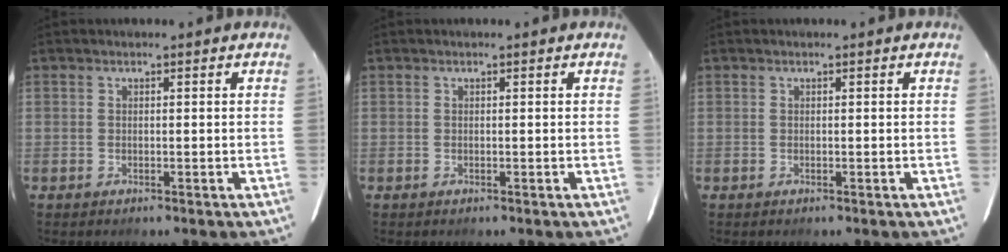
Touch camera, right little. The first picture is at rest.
{"total": 0.0}
{"total": 0.0}